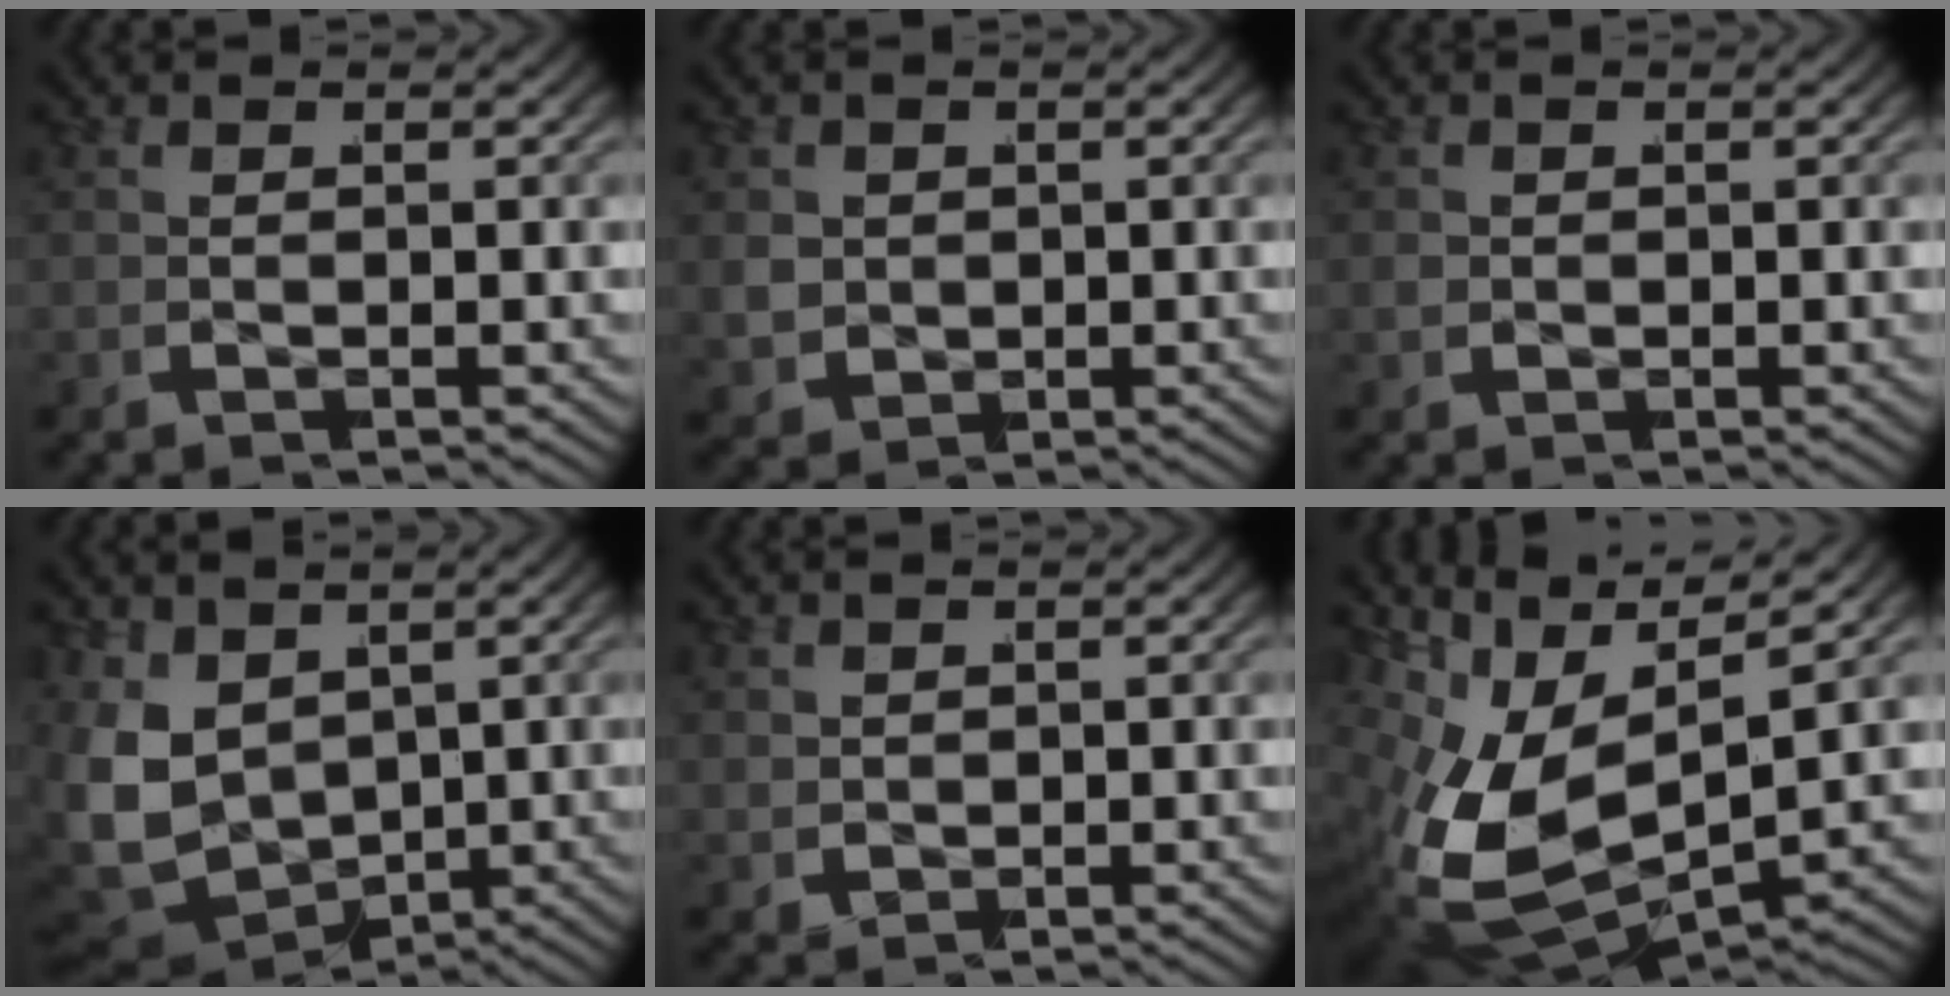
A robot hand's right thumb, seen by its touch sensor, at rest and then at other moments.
{"total": 3.3, "force": [-0.1, 3.1, 1.3], "torque": [-0.044, -0.025, 0.013]}
{"total": 1.3, "force": [0.0, 1.3, 0.3], "torque": [-0.010, -0.005, 0.005]}
{"total": 9.7, "force": [-1.5, 7.8, 5.6], "torque": [-0.179, -0.058, 0.000]}
{"total": 1.0, "force": [0.6, 0.8, 0.1], "torque": [-0.002, -0.004, 0.020]}
{"total": 13.5, "force": [-0.6, 8.9, 10.2], "torque": [-0.230, -0.050, 0.004]}